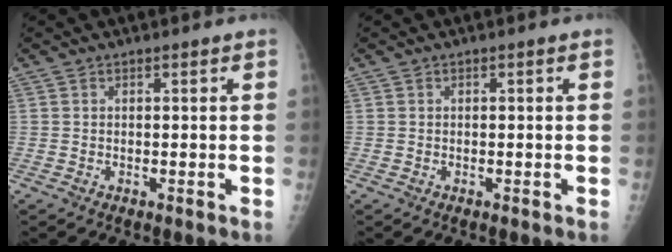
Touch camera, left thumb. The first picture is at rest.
{"total": 0.0}